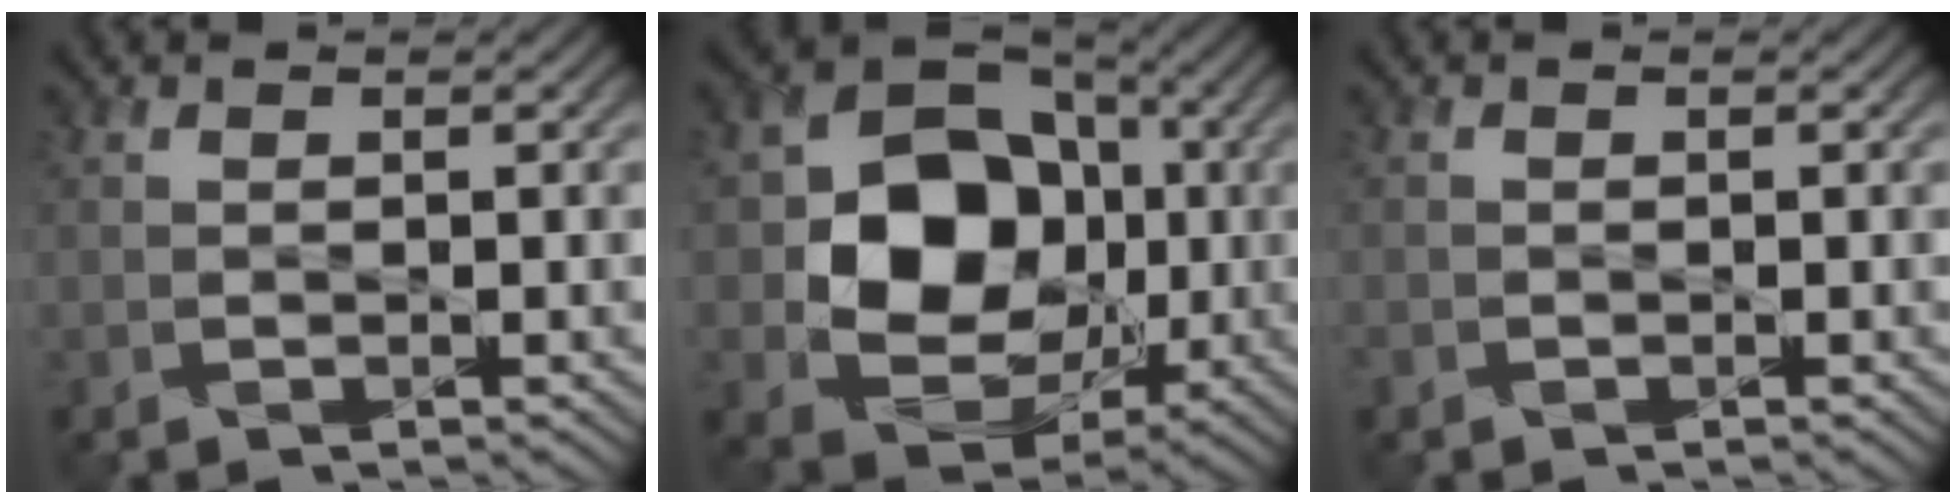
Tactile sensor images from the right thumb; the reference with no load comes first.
{"total": 13.1, "force": [-0.1, 10.5, 7.8], "torque": [-0.138, -0.005, -0.005]}
{"total": 0.6, "force": [-0.5, 0.3, 0.0], "torque": [-0.002, -0.003, -0.011]}